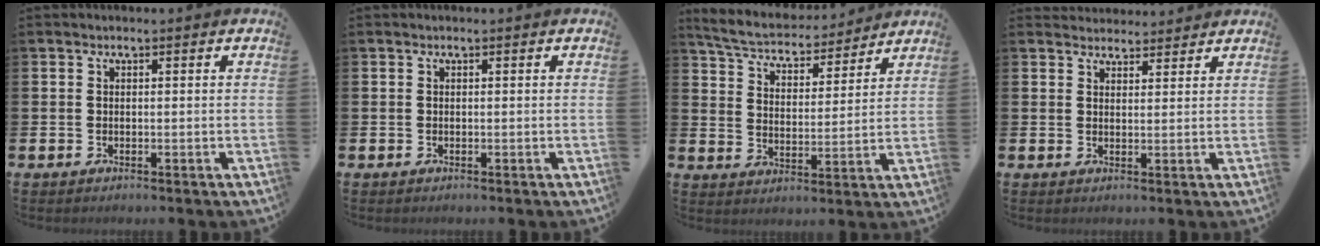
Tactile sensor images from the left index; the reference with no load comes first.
{"total": 0.0}
{"total": 6.2, "force": [5.9, 1.3, 1.3], "torque": [-0.057, -0.041, 0.101]}
{"total": 3.0, "force": [2.9, 0.9, -0.3], "torque": [0.010, -0.016, 0.051]}